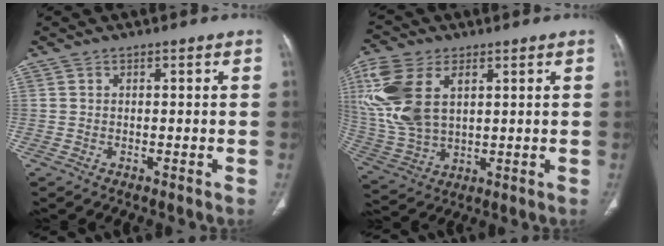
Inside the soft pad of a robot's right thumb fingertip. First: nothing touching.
{"total": 16.4, "force": [4.8, 9.9, 12.1], "torque": [-0.274, -0.005, 0.103]}